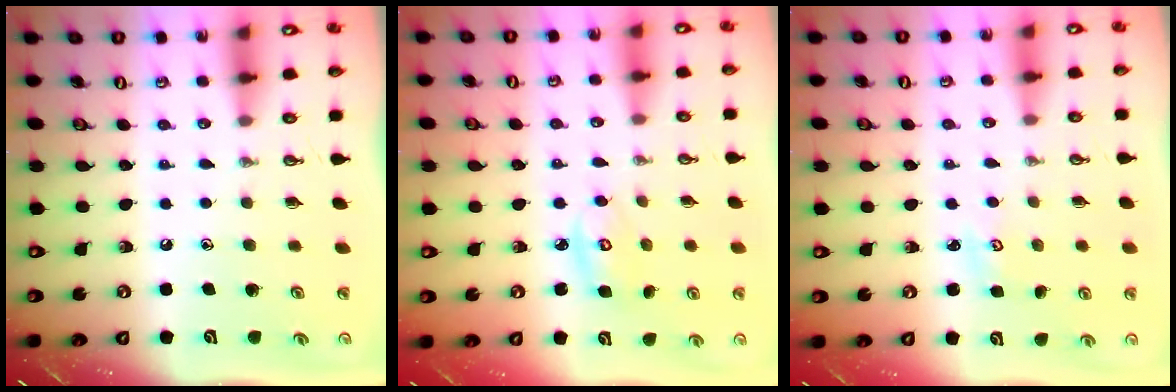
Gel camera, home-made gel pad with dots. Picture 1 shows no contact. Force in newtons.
{"total": 4.4, "press": 4.4, "slide": 0.3}
{"total": 2.1, "press": 2.1, "slide": 0.2}